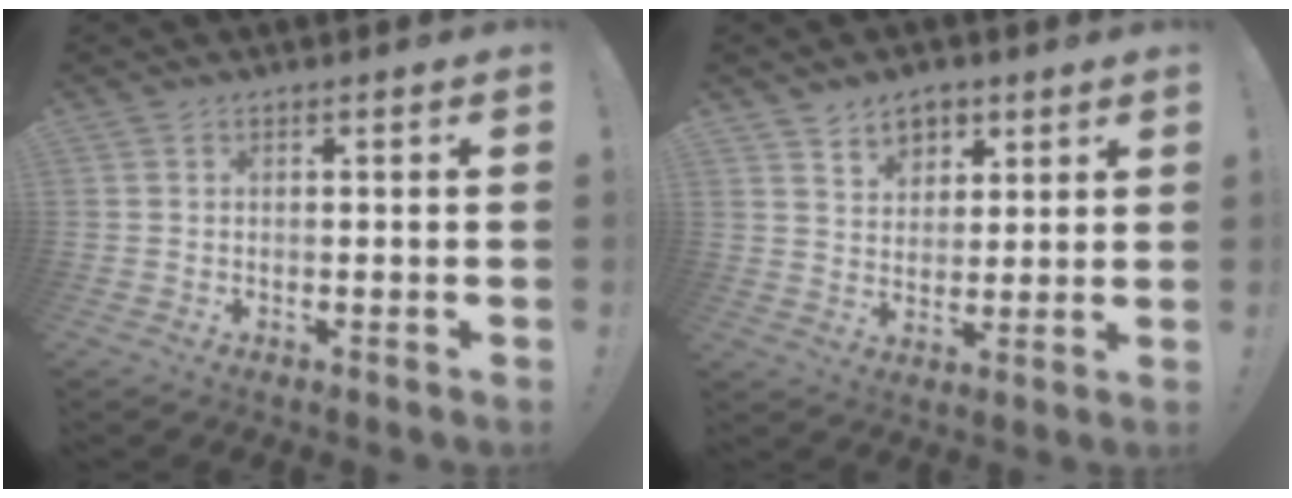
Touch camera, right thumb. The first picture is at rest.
{"total": 7.0, "force": [4.5, 5.1, 1.6], "torque": [-0.020, -0.030, 0.086]}